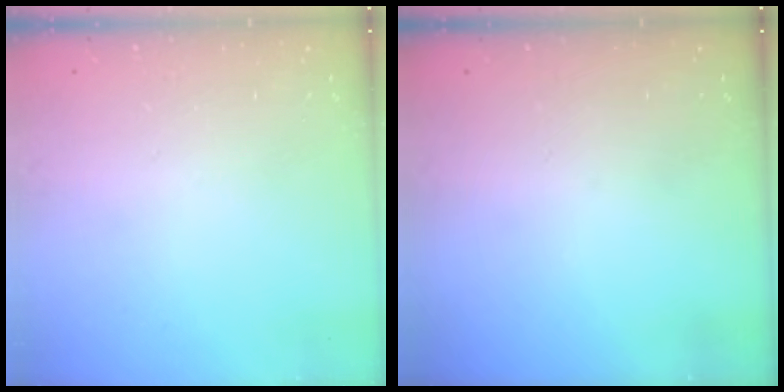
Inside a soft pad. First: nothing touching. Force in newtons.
{"total": 0.0}